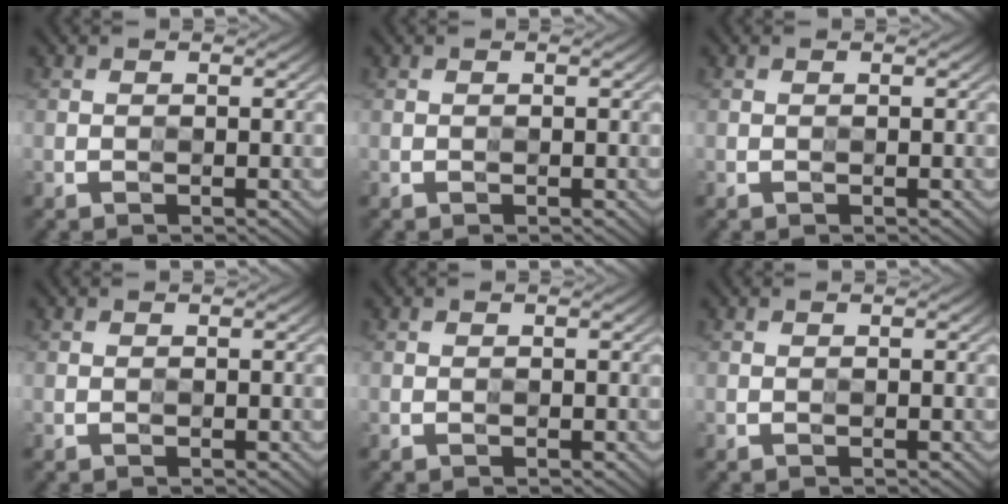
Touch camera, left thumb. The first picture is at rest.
{"total": 0.0}
{"total": 0.0}
{"total": 0.0}
{"total": 0.0}
{"total": 0.0}